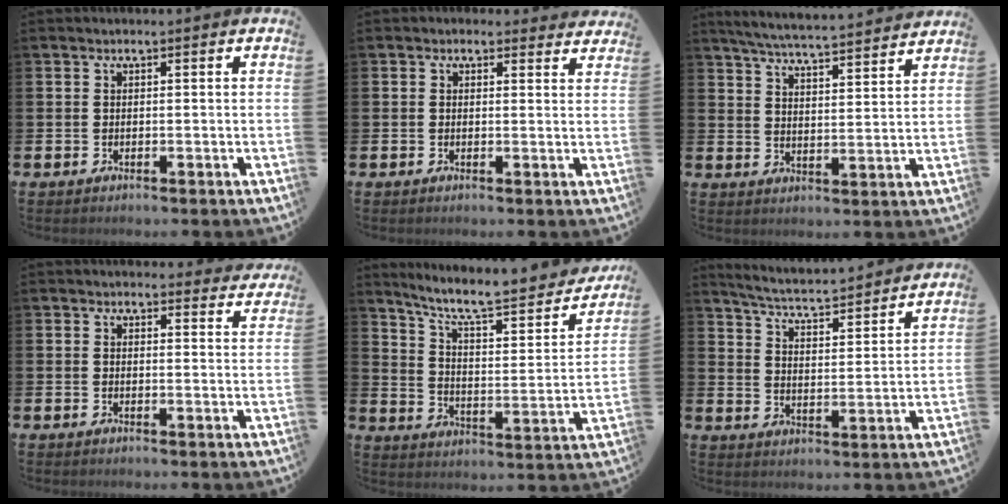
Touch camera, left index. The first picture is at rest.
{"total": 1.7, "force": [1.5, 0.7, 0.0], "torque": [0.004, -0.003, 0.025]}
{"total": 5.8, "force": [5.6, -0.1, 1.2], "torque": [-0.048, -0.040, 0.099]}
{"total": 2.7, "force": [2.7, 0.5, 0.1], "torque": [0.001, -0.013, 0.047]}
{"total": 9.0, "force": [7.7, 1.8, 4.2], "torque": [-0.105, -0.056, 0.125]}
{"total": 5.1, "force": [5.0, 0.1, 1.0], "torque": [-0.049, -0.045, 0.081]}